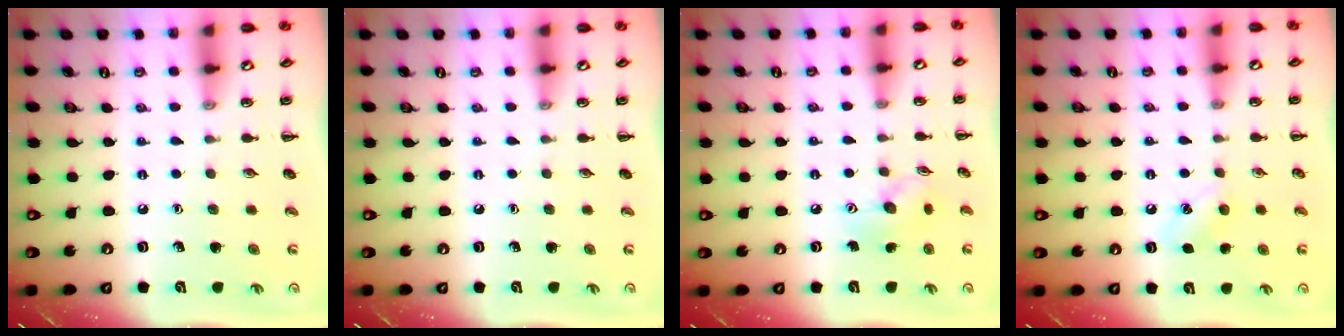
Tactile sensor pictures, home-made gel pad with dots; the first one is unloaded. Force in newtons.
{"total": 0.0}
{"total": 7.4, "press": 7.4, "slide": 0.4}
{"total": 4.8, "press": 4.5, "slide": 1.7}